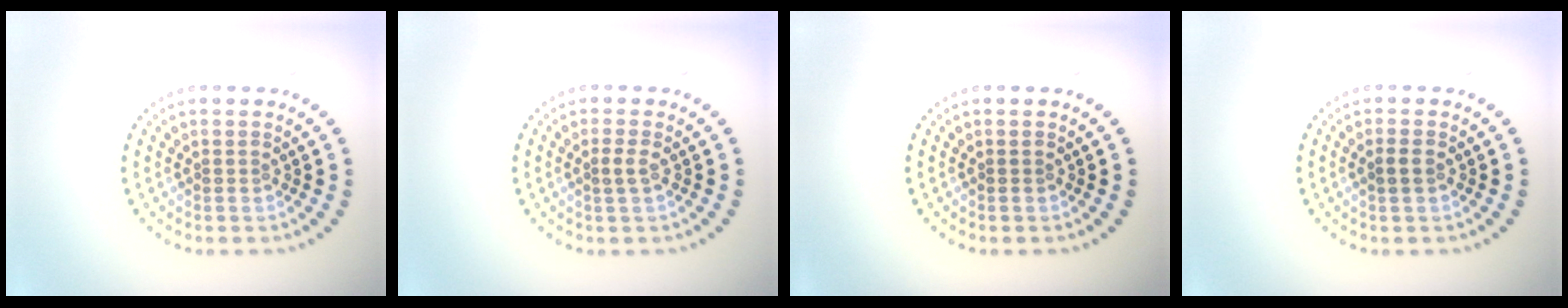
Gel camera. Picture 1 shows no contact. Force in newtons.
{"total": 1.1, "press": 0.9, "slide": 0.5}
{"total": 0.0}
{"total": 1.1, "press": 1.1, "slide": 0.2}